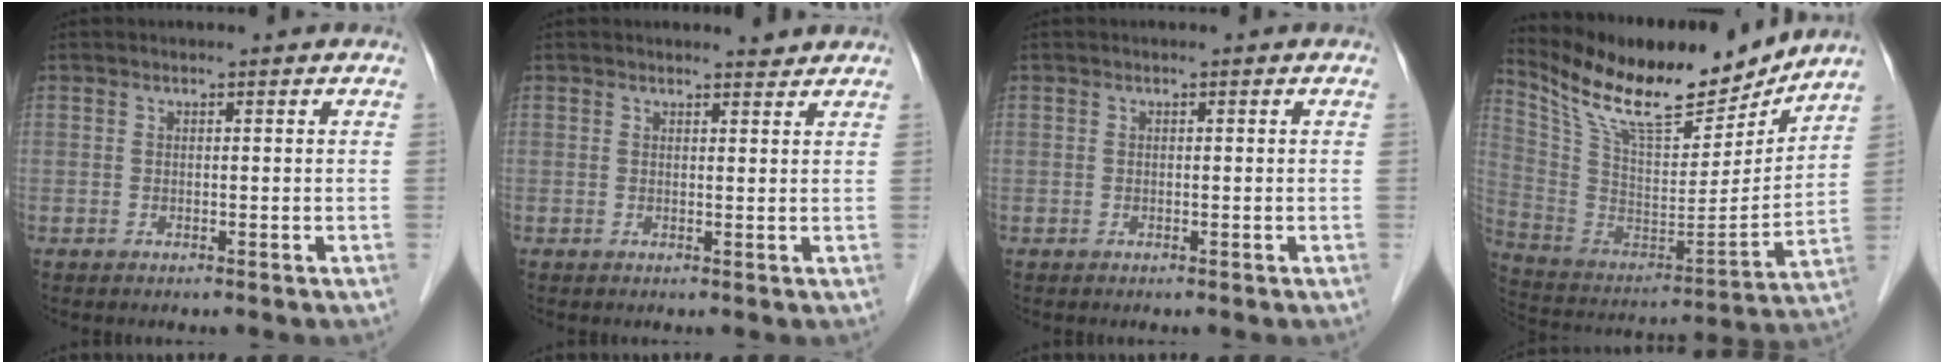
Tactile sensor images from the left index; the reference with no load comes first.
{"total": 1.8, "force": [1.7, 0.2, 0.0], "torque": [-0.010, -0.007, 0.020]}
{"total": 0.0}
{"total": 20.6, "force": [17.4, 4.9, 9.9], "torque": [-0.191, -0.013, 0.299]}